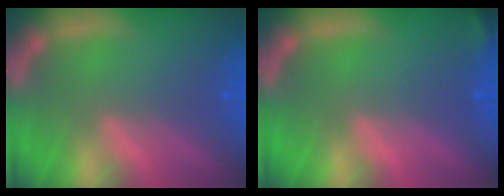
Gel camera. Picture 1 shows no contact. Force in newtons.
{"total": 1.4}